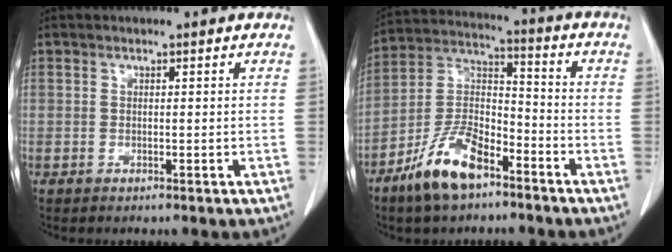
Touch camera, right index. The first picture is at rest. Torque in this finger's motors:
{"motor_torque": [0.99, -0.97, 0.40, 0.19]}